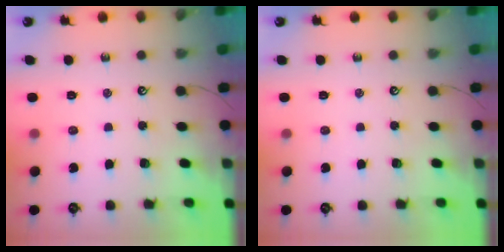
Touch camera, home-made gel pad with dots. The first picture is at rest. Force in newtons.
{"total": 0.0}